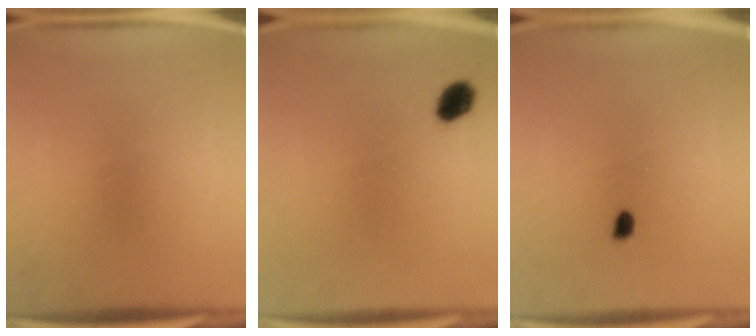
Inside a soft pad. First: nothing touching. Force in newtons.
{"total": 3.6}
{"total": 0.8}